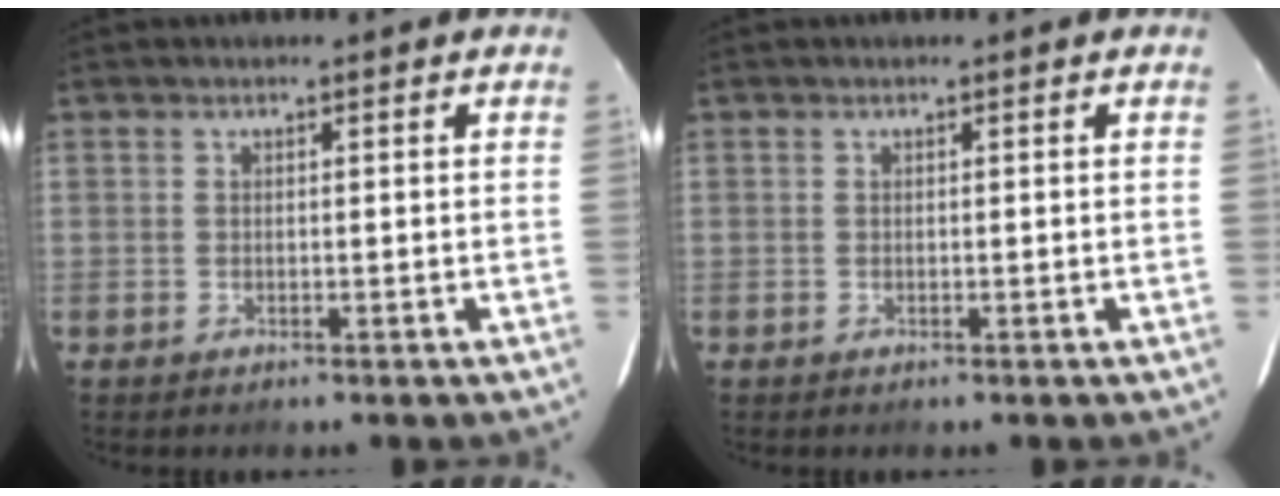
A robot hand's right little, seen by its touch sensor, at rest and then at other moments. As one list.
[{"total": 0.0}]